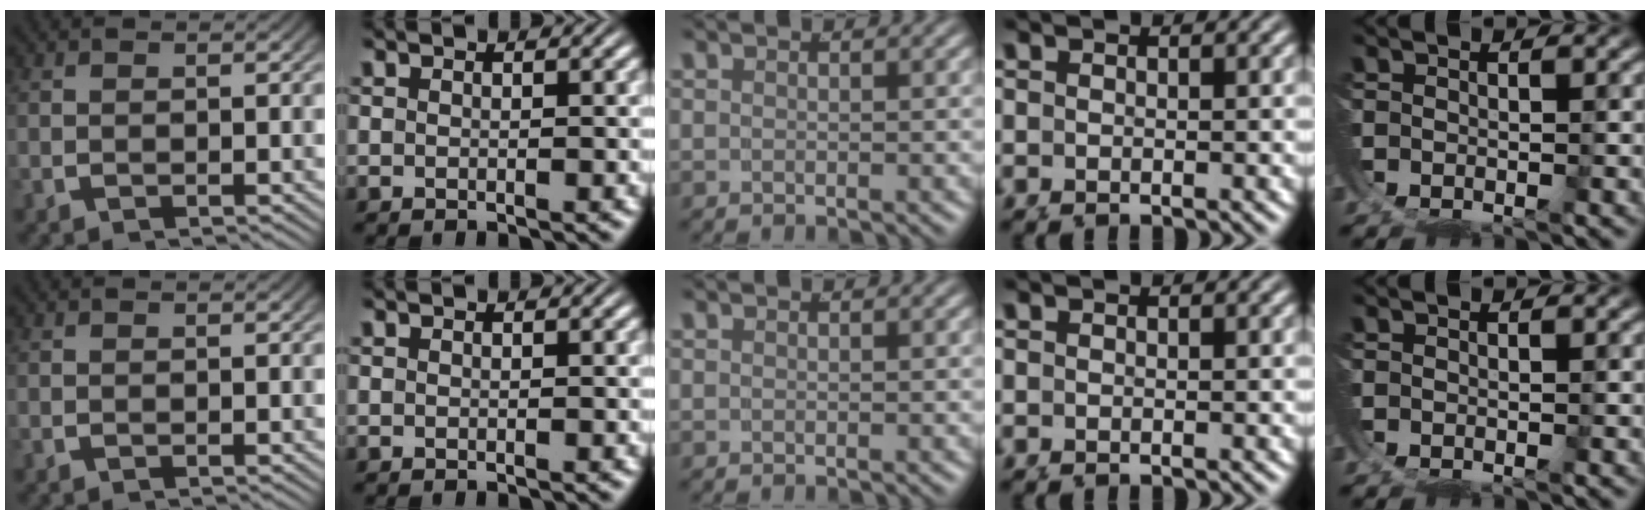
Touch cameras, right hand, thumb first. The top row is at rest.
{}